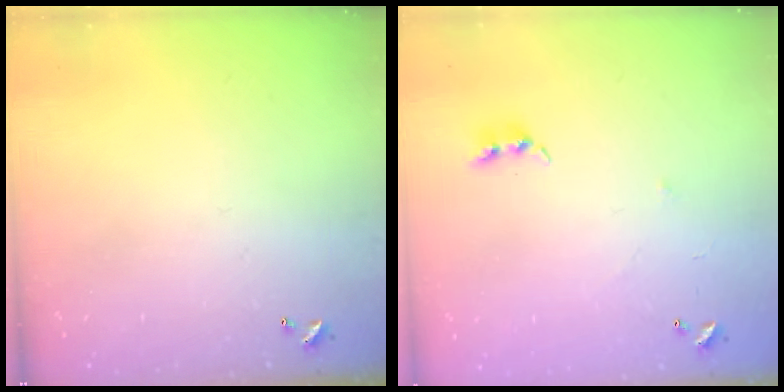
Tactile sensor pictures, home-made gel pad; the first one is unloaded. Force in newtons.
{"total": 5.1, "press": 5.0, "slide": 1.0}